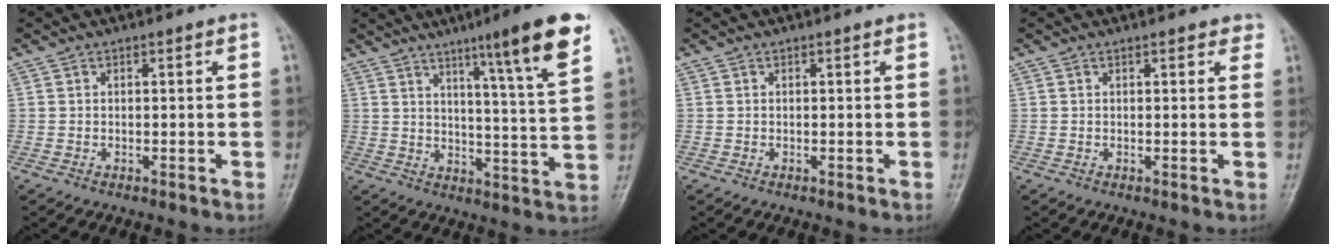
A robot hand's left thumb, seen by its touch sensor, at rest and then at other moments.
{"total": 14.8, "force": [8.6, 0.2, 12.0], "torque": [-0.164, -0.042, 0.126]}
{"total": 0.0}
{"total": 2.0, "force": [1.6, 1.0, 0.9], "torque": [0.009, 0.000, 0.011]}